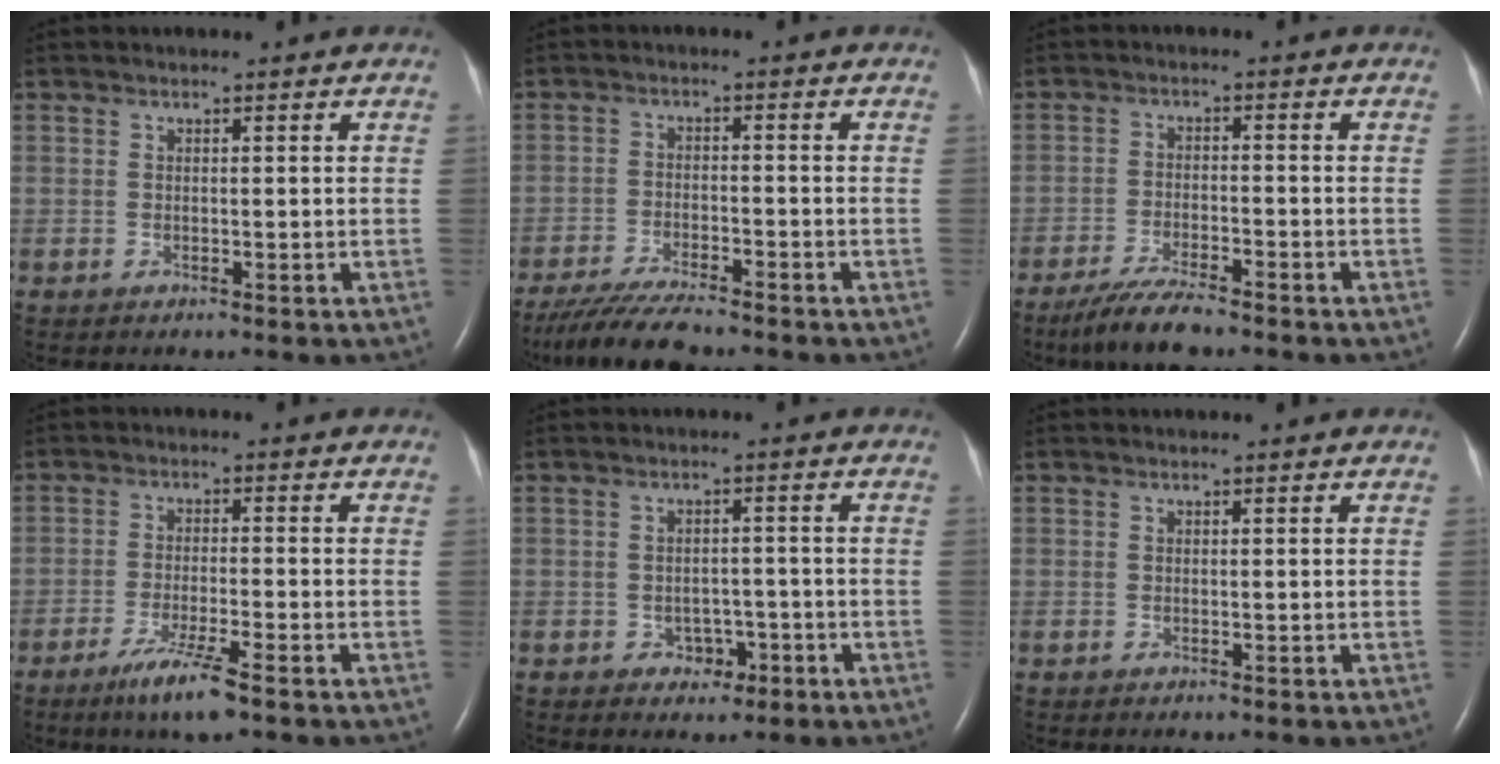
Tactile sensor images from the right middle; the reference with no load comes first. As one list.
[{"total": 8.9, "force": [-7.7, 0.8, 4.4], "torque": [-0.079, -0.026, -0.129]}, {"total": 6.7, "force": [-5.3, 0.6, 3.9], "torque": [-0.078, -0.020, -0.097]}, {"total": 6.4, "force": [-4.1, -0.1, 4.9], "torque": [-0.098, -0.017, -0.076]}, {"total": 3.0, "force": [-1.5, 2.2, 1.4], "torque": [-0.013, 0.009, -0.016]}, {"total": 0.0}]